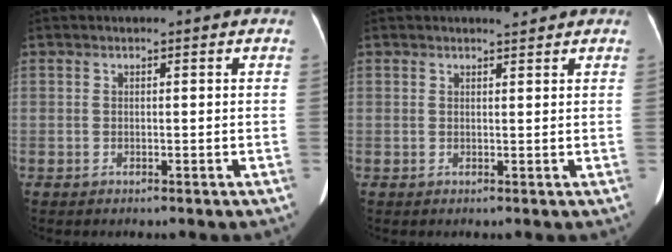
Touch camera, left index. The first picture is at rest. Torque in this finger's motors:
{"motor_torque": [0.18, -0.20, 0.00, 0.01]}